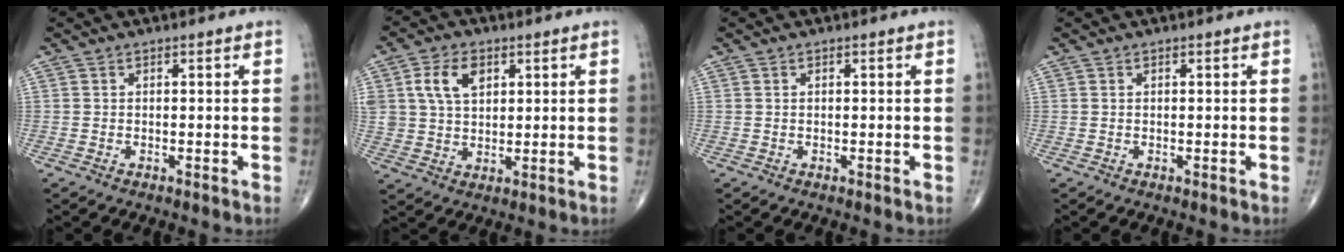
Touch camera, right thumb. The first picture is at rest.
{"total": 8.0, "force": [3.0, 5.3, 5.2], "torque": [-0.088, -0.005, 0.058]}
{"total": 0.0}
{"total": 0.0}